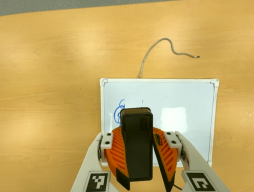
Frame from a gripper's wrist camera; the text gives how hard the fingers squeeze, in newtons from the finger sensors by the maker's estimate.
{"total": 10.0, "left": 10.6, "right": 9.4}